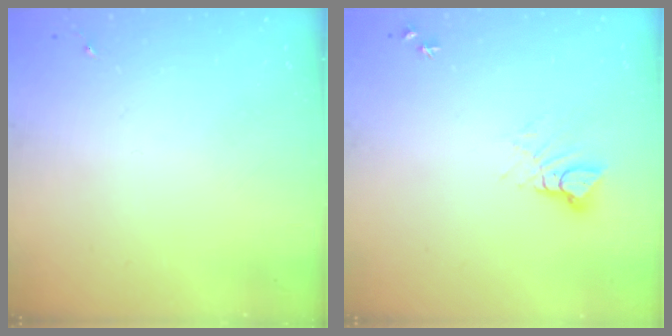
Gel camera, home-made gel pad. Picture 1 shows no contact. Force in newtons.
{"total": 4.4, "press": 4.4, "slide": 0.1}